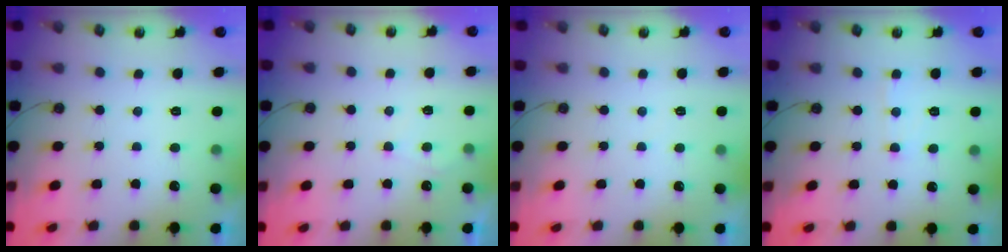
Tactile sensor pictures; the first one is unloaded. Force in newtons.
{"total": 4.7, "press": 4.7, "slide": 0.5}
{"total": 3.6, "press": 3.6, "slide": 0.4}
{"total": 4.7, "press": 4.7, "slide": 0.6}